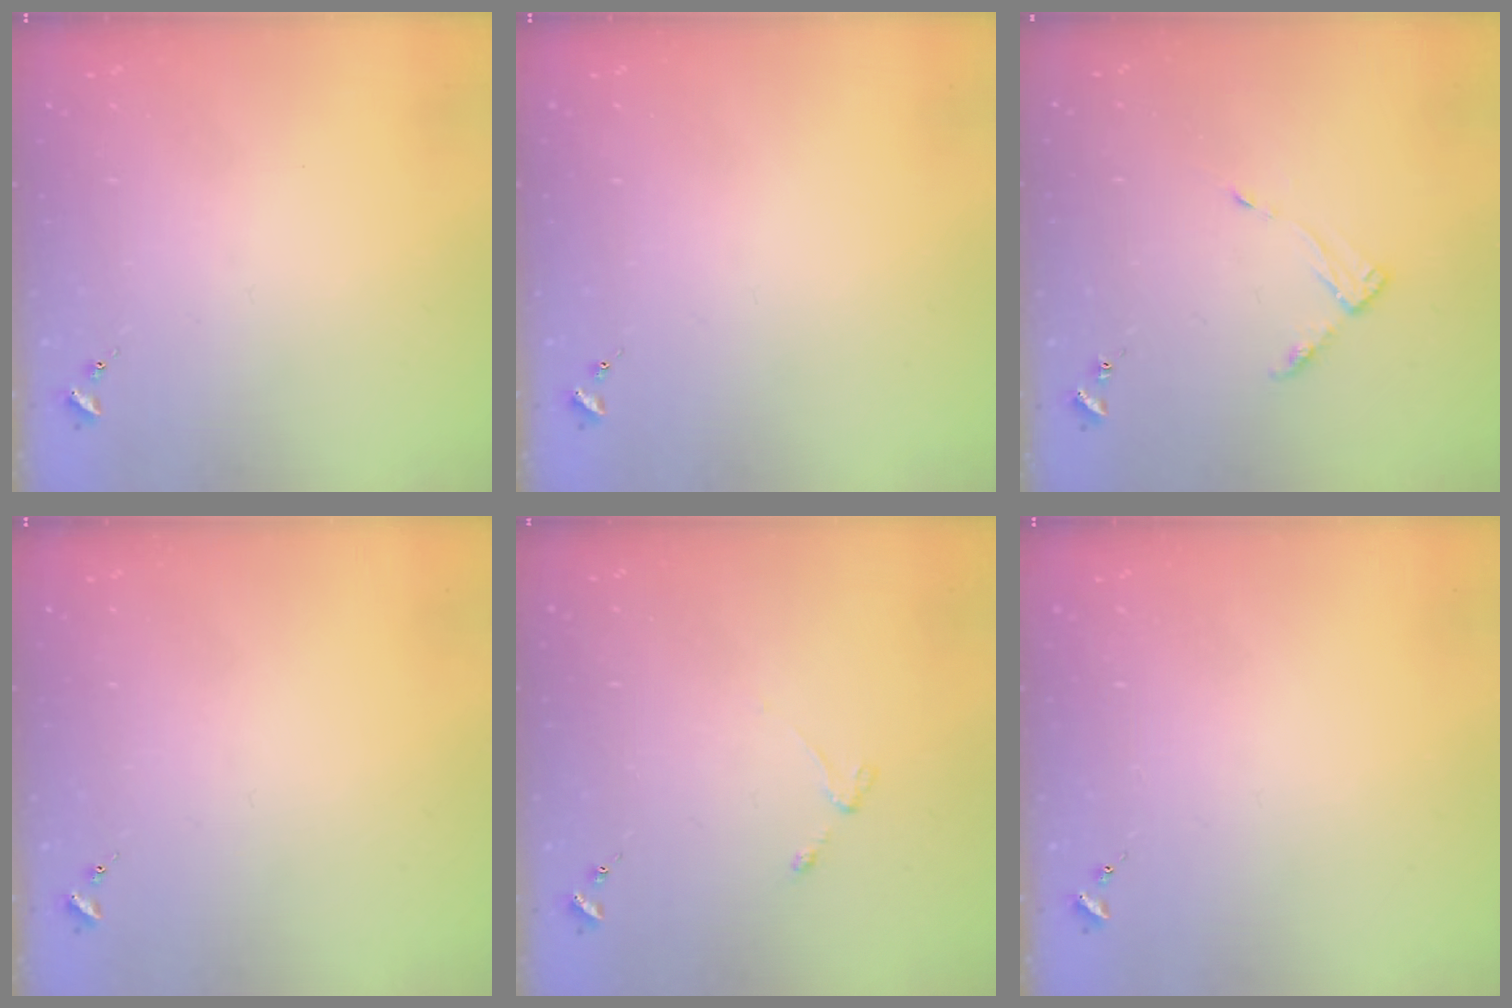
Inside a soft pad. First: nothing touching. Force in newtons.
{"total": 0.0}
{"total": 4.9, "press": 4.8, "slide": 0.6}
{"total": 0.0}
{"total": 3.0, "press": 2.9, "slide": 0.5}
{"total": 0.0}